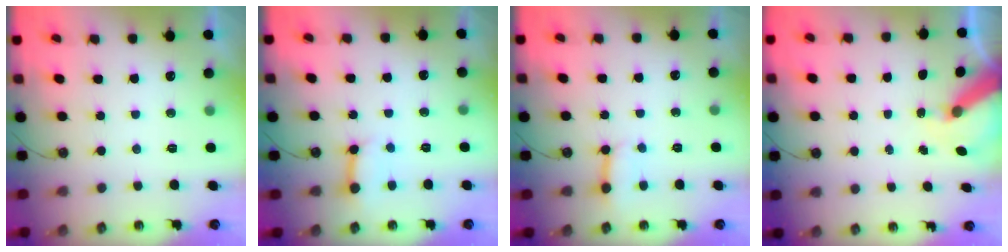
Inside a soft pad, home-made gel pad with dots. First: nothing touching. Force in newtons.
{"total": 6.4, "press": 6.4, "slide": 0.7}
{"total": 2.9, "press": 2.9, "slide": 0.2}
{"total": 7.8, "press": 7.8, "slide": 0.8}